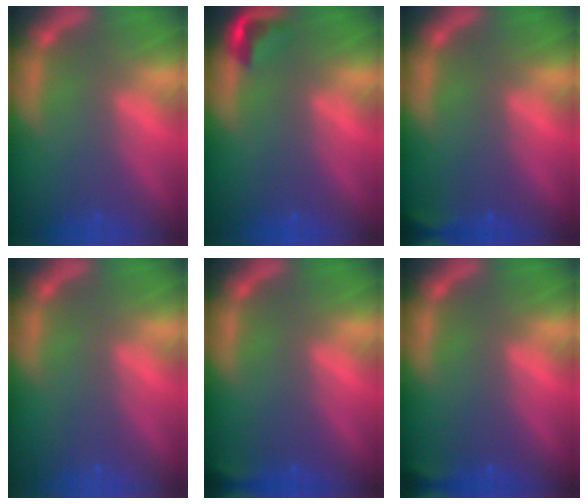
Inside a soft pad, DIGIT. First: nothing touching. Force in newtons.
{"total": 2.4}
{"total": 2.4}
{"total": 0.0}
{"total": 1.9}
{"total": 1.9}